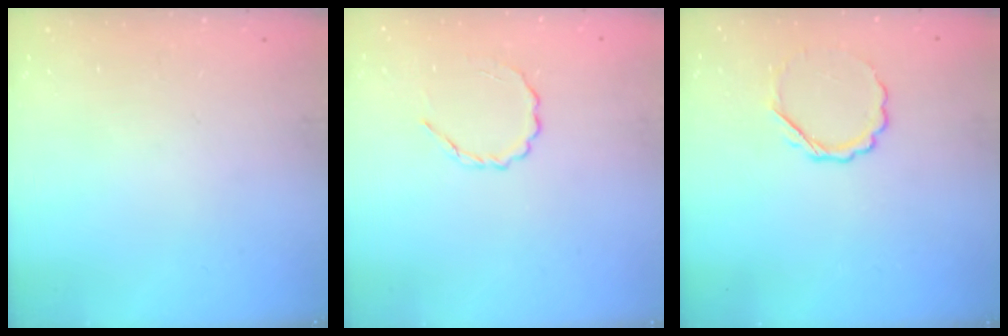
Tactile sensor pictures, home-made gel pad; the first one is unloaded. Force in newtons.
{"total": 3.0, "press": 2.8, "slide": 1.0}
{"total": 4.7, "press": 4.6, "slide": 1.1}